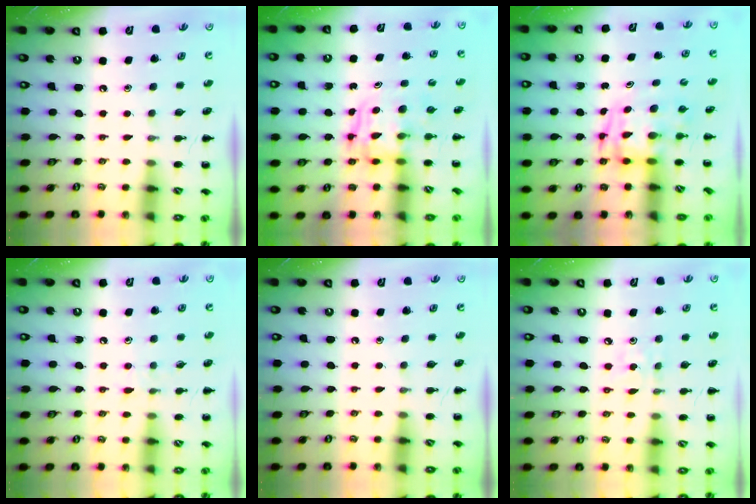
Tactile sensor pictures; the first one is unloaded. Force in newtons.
{"total": 3.4, "press": 3.4, "slide": 0.2}
{"total": 3.3, "press": 3.2, "slide": 0.6}
{"total": 5.0, "press": 4.5, "slide": 2.0}
{"total": 0.0}
{"total": 2.6, "press": 2.5, "slide": 0.8}